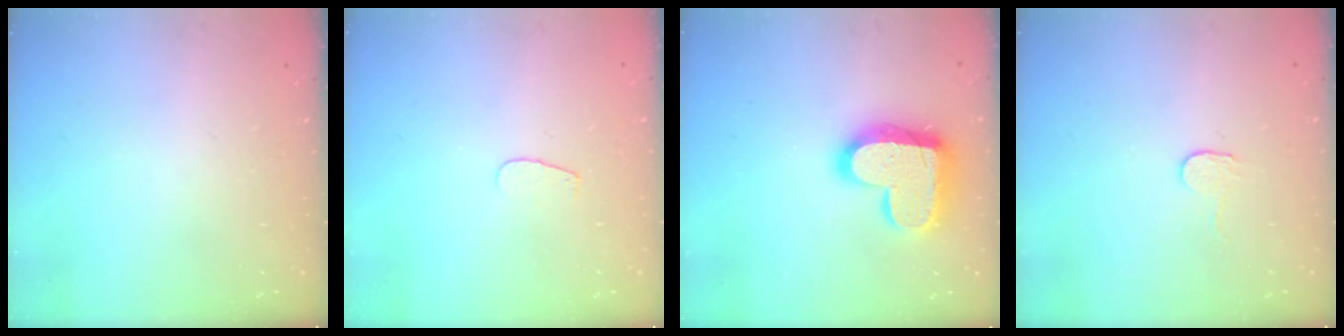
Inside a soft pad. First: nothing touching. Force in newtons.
{"total": 3.7, "press": 3.7, "slide": 0.4}
{"total": 17.9, "press": 17.9, "slide": 1.4}
{"total": 2.7, "press": 2.7, "slide": 0.2}